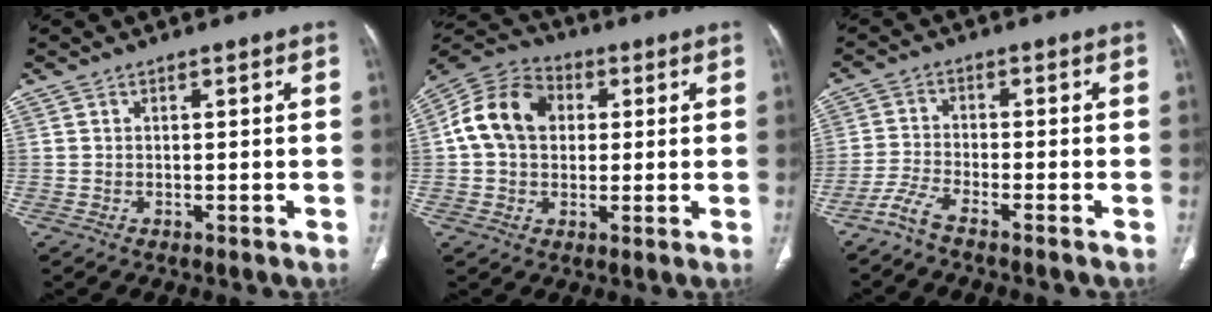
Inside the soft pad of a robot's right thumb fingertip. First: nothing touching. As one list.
[{"total": 13.2, "force": [2.0, 10.3, 8.1], "torque": [-0.133, 0.024, 0.027]}, {"total": 4.1, "force": [-3.5, 0.3, 2.1], "torque": [-0.060, 0.010, -0.079]}]